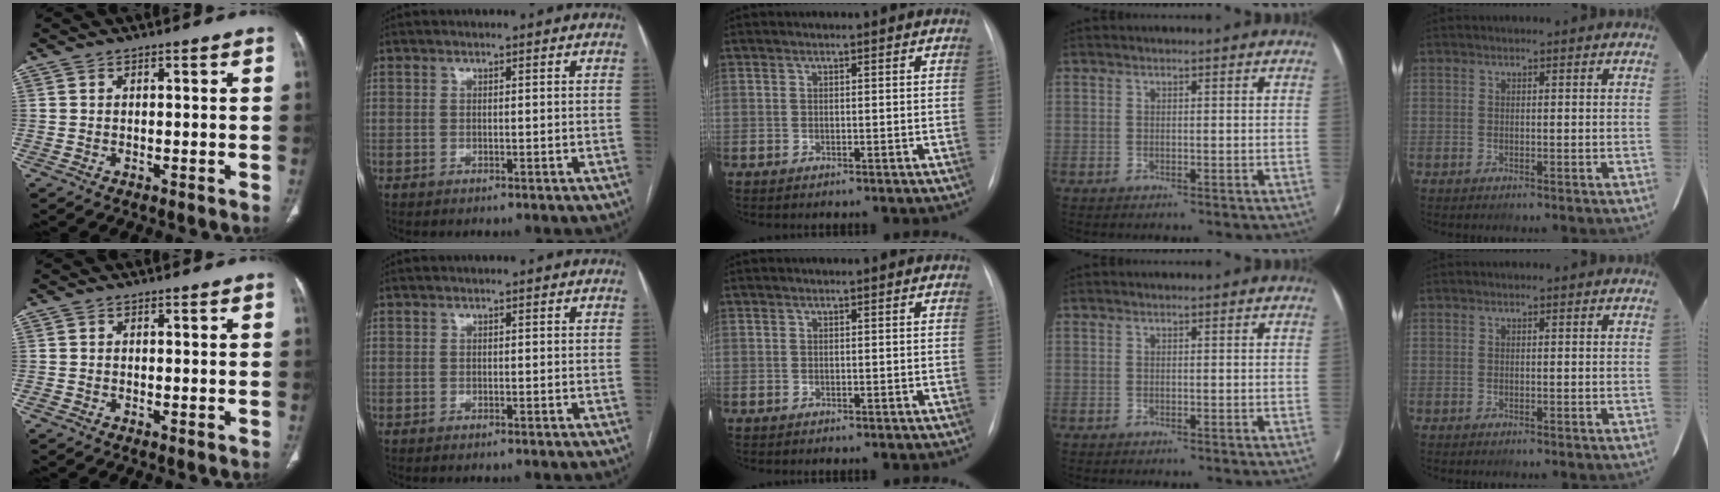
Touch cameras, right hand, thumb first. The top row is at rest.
{"thumb": {"total": 0.7, "force": [-0.4, 0.4, 0.5], "torque": [-0.008, -0.002, -0.007]}}